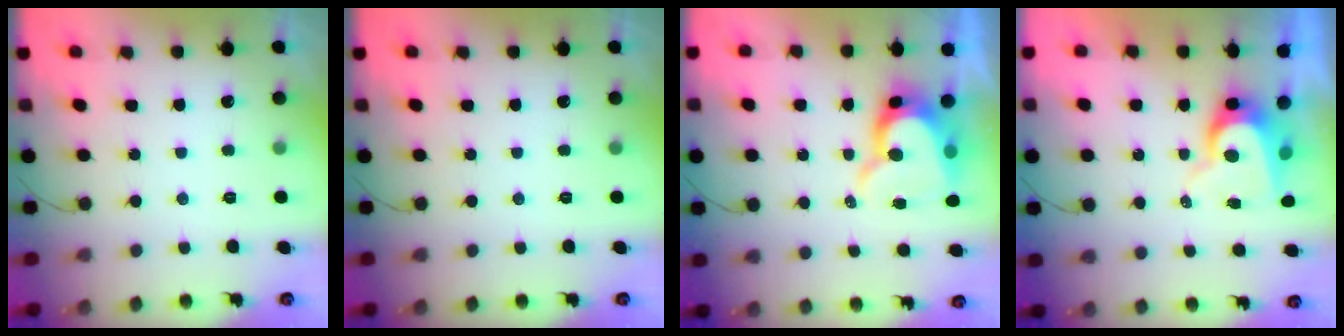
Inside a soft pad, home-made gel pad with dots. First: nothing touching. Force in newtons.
{"total": 0.0}
{"total": 12.1, "press": 12.0, "slide": 1.3}
{"total": 9.7, "press": 9.7, "slide": 1.0}